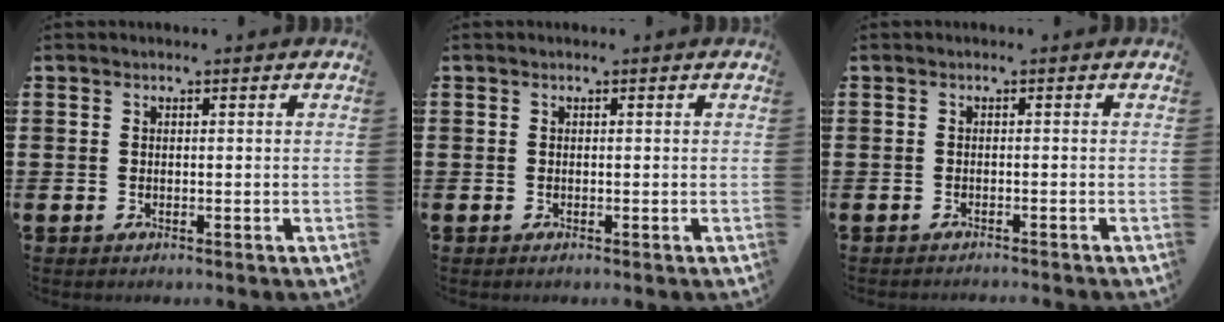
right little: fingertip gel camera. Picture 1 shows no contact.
{"total": 0.0}
{"total": 0.7, "force": [-0.6, -0.2, 0.0], "torque": [0.001, 0.000, -0.014]}